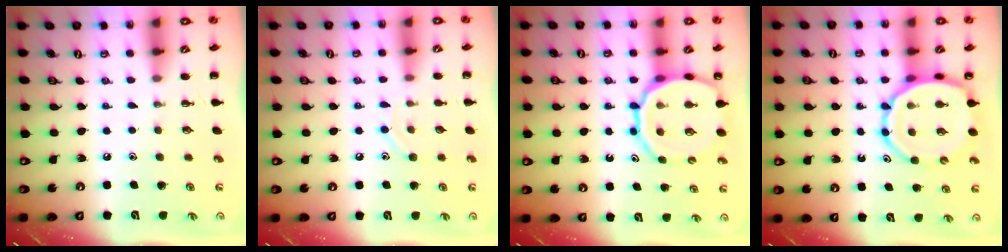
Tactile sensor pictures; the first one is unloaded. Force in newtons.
{"total": 5.5, "press": 5.3, "slide": 1.3}
{"total": 16.6, "press": 16.4, "slide": 3.0}
{"total": 11.4, "press": 11.0, "slide": 2.9}